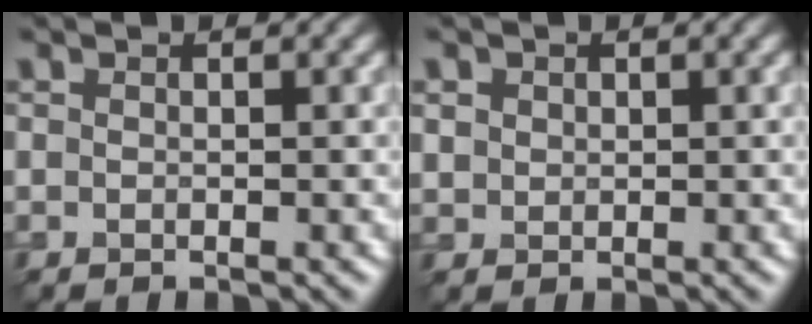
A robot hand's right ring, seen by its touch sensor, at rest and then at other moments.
{"total": 1.3, "force": [0.4, 1.2, 0.3], "torque": [-0.007, -0.006, 0.014]}